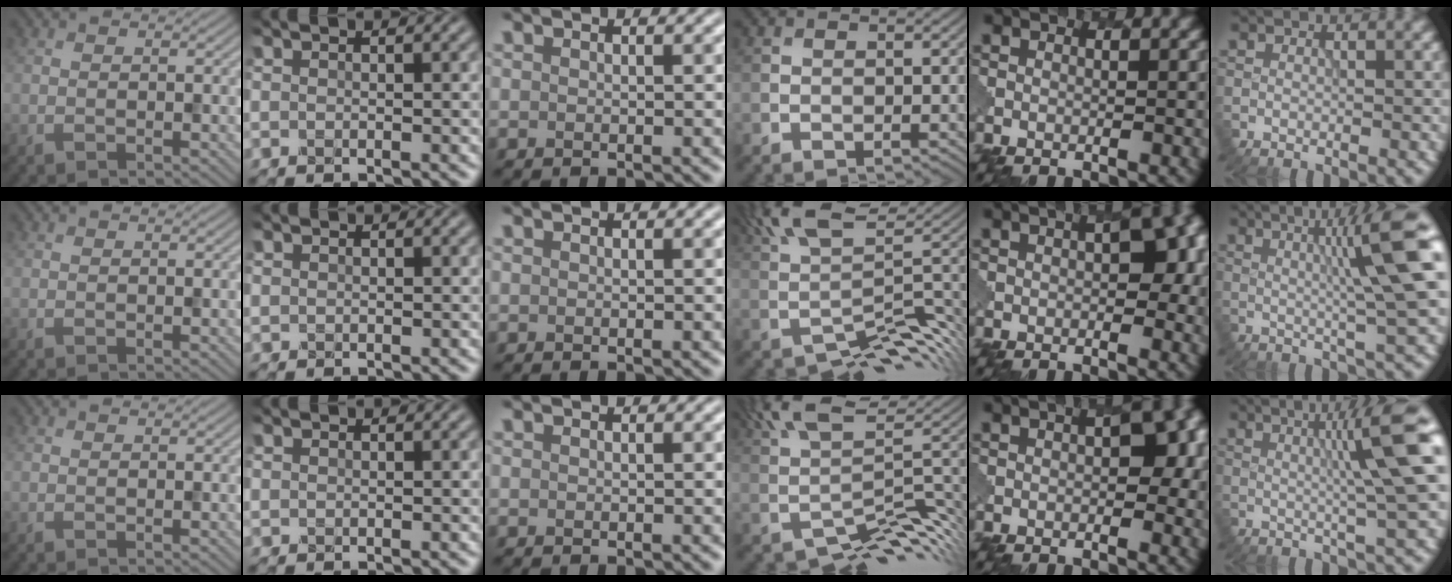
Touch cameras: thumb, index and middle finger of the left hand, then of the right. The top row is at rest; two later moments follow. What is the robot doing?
{"motion": "dispense", "object": "glue stick"}